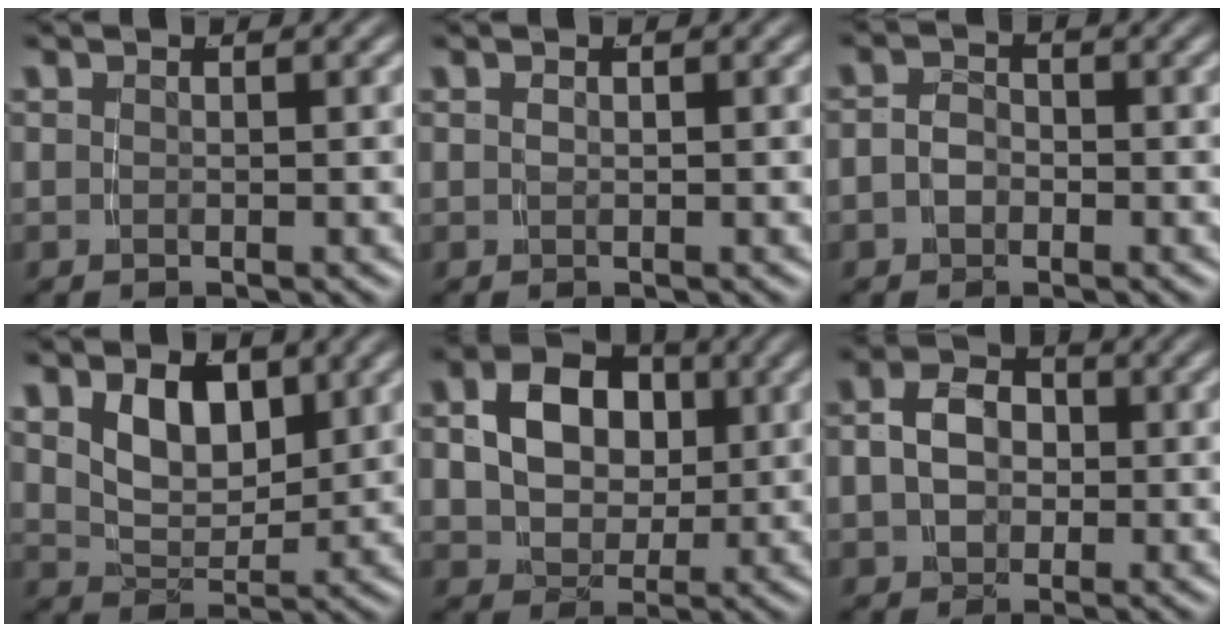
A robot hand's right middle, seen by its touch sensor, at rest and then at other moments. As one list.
[{"total": 0.0}, {"total": 2.7, "force": [-1.0, 2.2, 1.2], "torque": [-0.034, -0.015, -0.014]}, {"total": 5.3, "force": [2.0, 3.2, 3.7], "torque": [-0.070, -0.015, 0.041]}, {"total": 8.5, "force": [1.6, 6.8, 4.7], "torque": [-0.094, -0.013, 0.027]}, {"total": 5.0, "force": [-0.1, 4.0, 3.0], "torque": [-0.061, -0.015, 0.004]}]